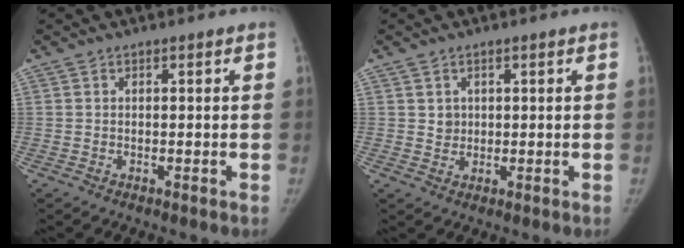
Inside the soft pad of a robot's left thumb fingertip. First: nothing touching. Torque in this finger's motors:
{"motor_torque": [-0.07, -0.02, 0.37, -0.26, 0.04]}